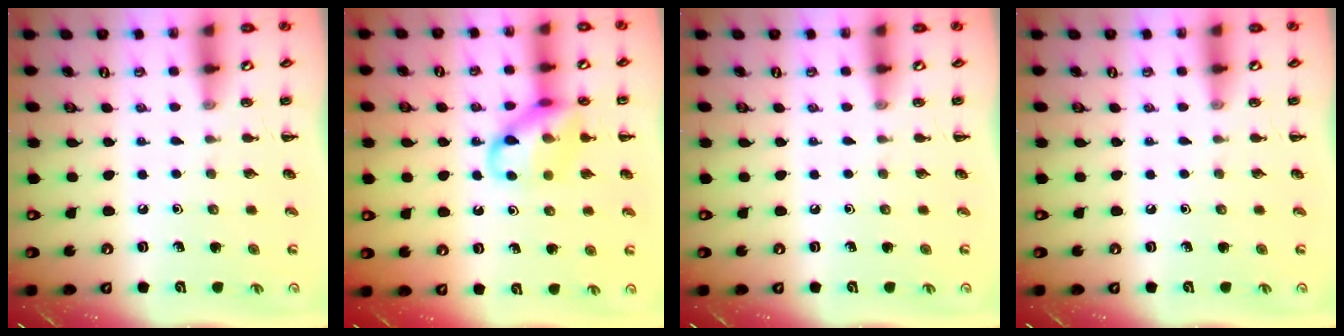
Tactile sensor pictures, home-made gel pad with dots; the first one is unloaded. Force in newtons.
{"total": 12.8, "press": 12.6, "slide": 2.1}
{"total": 0.0}
{"total": 0.0}